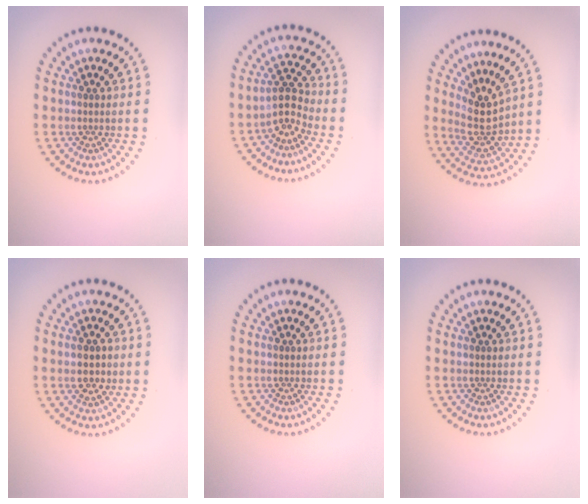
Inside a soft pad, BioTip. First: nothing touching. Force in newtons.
{"total": 2.8, "press": 2.2, "slide": 1.8}
{"total": 3.8, "press": 3.3, "slide": 1.9}
{"total": 1.9, "press": 1.9, "slide": 0.3}
{"total": 0.0}
{"total": 0.0}